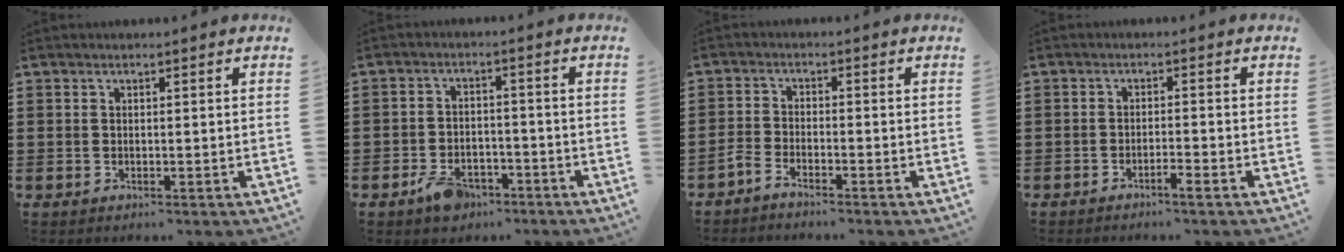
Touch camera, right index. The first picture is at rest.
{"total": 4.1, "force": [-3.0, 2.2, 1.7], "torque": [-0.035, 0.008, -0.058]}
{"total": 2.3, "force": [-2.3, 0.2, 0.3], "torque": [-0.017, 0.002, -0.048]}
{"total": 1.7, "force": [-1.5, -0.1, 0.9], "torque": [-0.017, 0.000, -0.028]}